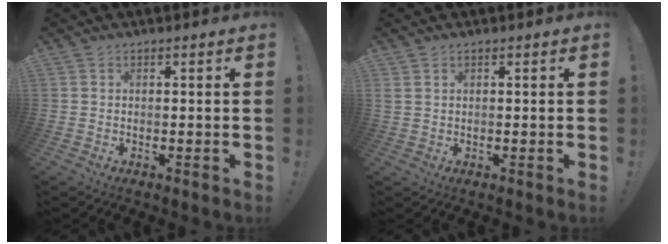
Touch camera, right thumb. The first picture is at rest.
{"total": 1.3, "force": [0.6, 0.8, 0.7], "torque": [-0.016, 0.004, 0.012]}